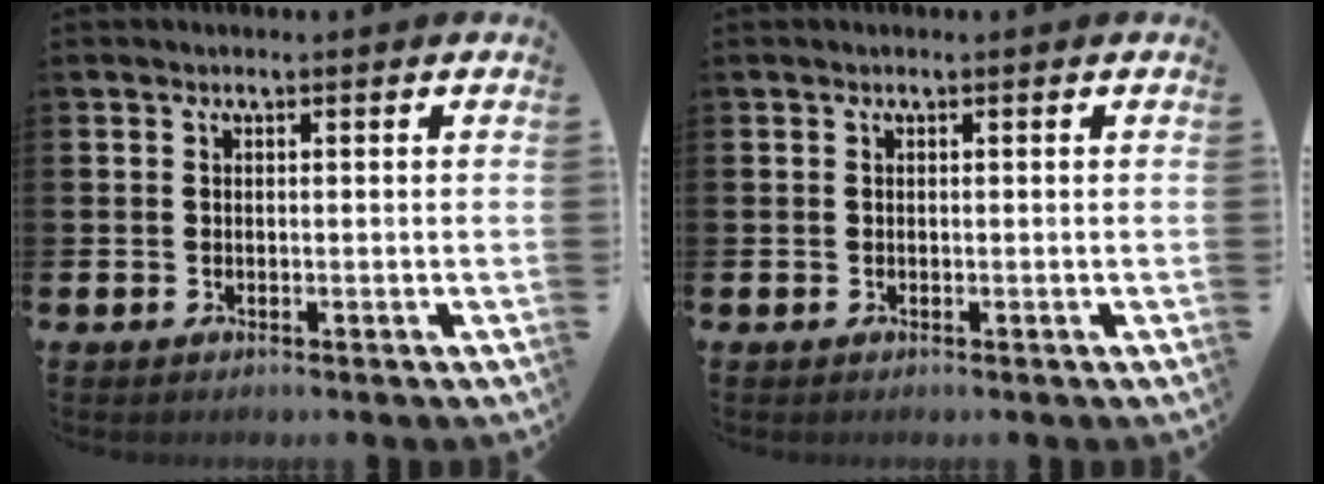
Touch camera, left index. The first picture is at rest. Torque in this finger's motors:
{"motor_torque": [0.00, 0.00, 0.00, 0.01]}